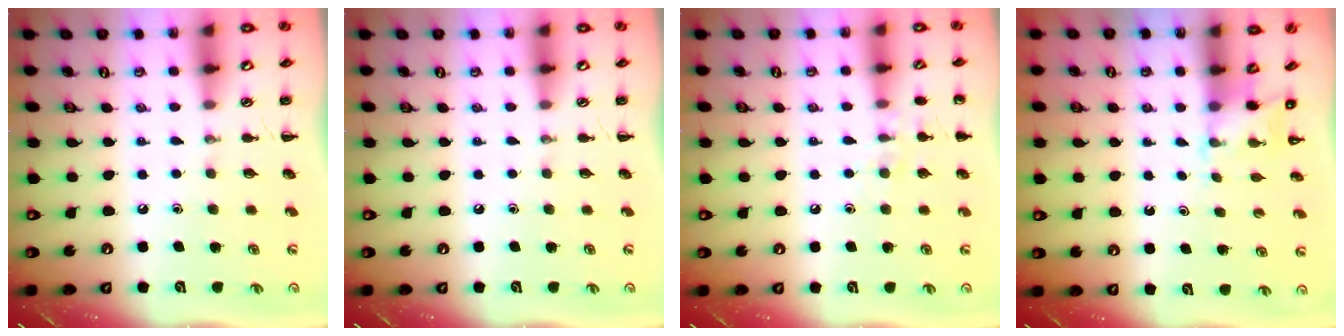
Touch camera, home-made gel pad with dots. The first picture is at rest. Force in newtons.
{"total": 0.0}
{"total": 6.8, "press": 6.6, "slide": 1.6}
{"total": 3.0, "press": 2.8, "slide": 1.0}